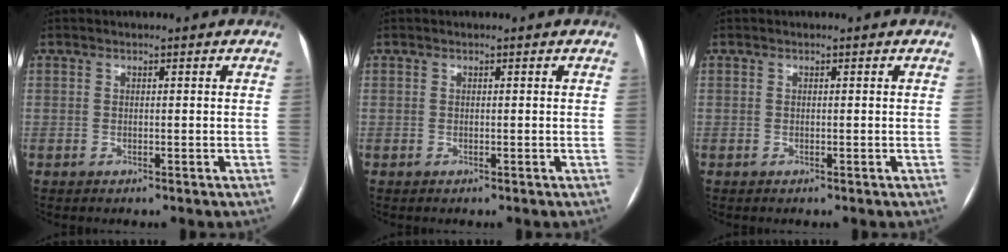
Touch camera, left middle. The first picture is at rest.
{"total": 0.0}
{"total": 0.0}